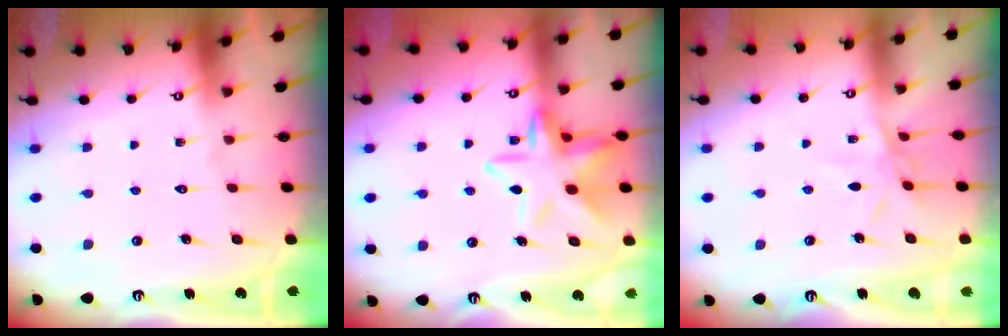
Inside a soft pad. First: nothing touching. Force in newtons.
{"total": 13.7, "press": 13.6, "slide": 1.3}
{"total": 6.8, "press": 6.8, "slide": 0.5}